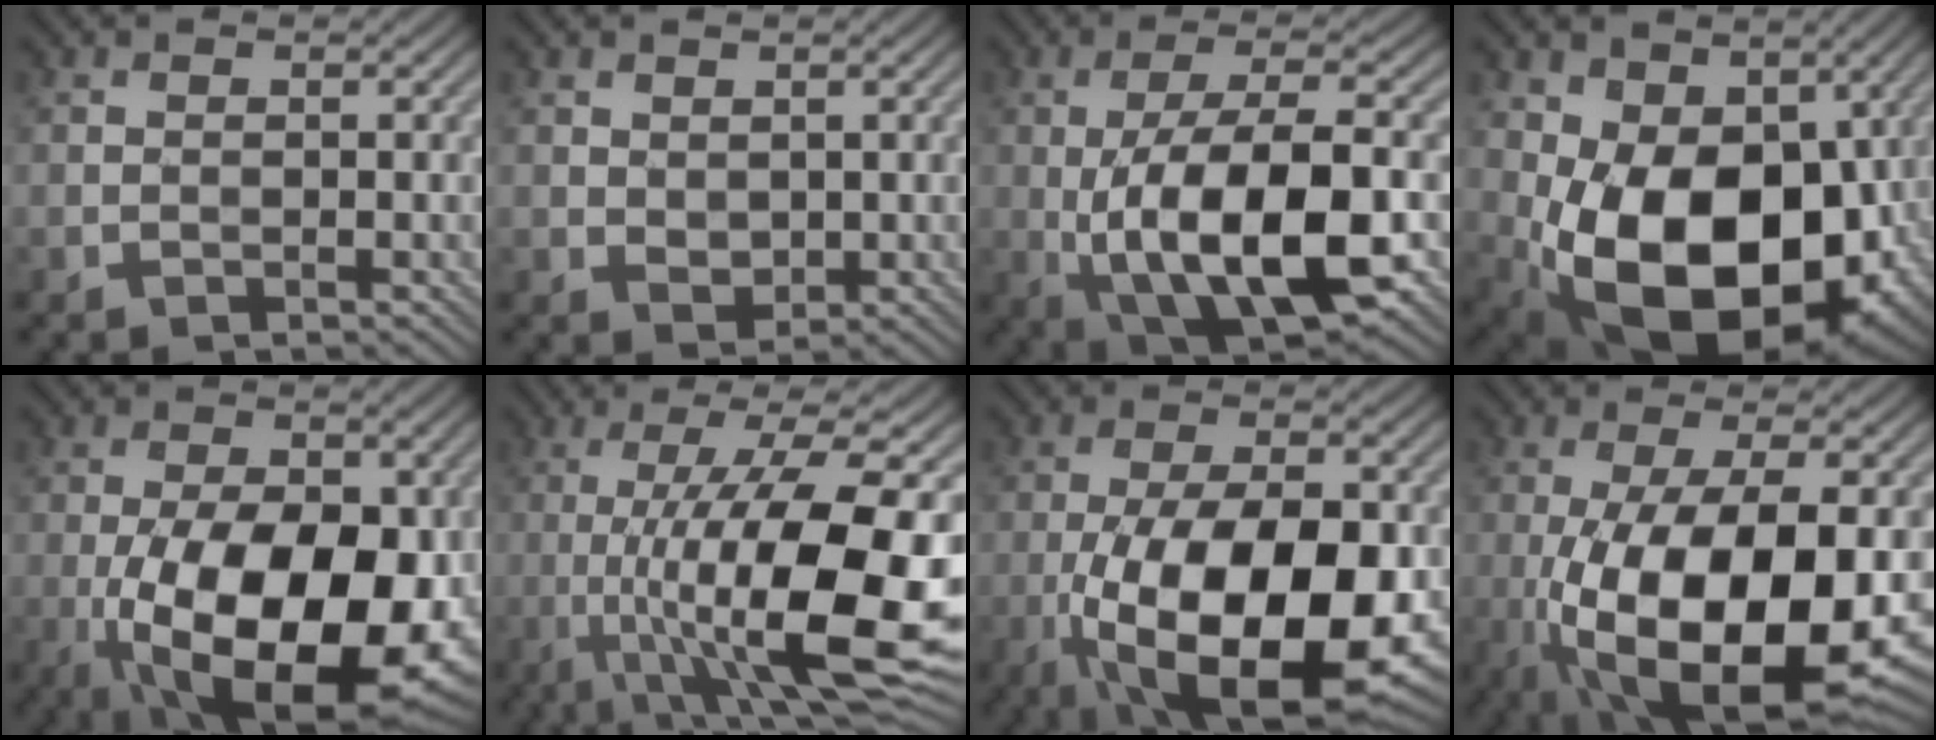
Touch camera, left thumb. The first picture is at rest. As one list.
[{"total": 1.4, "force": [0.6, 0.9, 0.9], "torque": [-0.028, -0.003, 0.016]}, {"total": 13.6, "force": [-2.8, 4.8, 12.4], "torque": [-0.220, 0.001, -0.045]}, {"total": 17.1, "force": [-1.9, 11.0, 13.0], "torque": [-0.227, -0.053, -0.017]}, {"total": 16.9, "force": [-4.1, 7.8, 14.4], "torque": [-0.223, -0.026, -0.059]}, {"total": 17.9, "force": [-3.8, 4.5, 16.9], "torque": [-0.273, 0.000, -0.058]}, {"total": 17.4, "force": [-5.6, 7.1, 14.9], "torque": [-0.256, -0.023, -0.080]}, {"total": 16.2, "force": [-4.5, 6.0, 14.3], "torque": [-0.265, -0.019, -0.064]}]